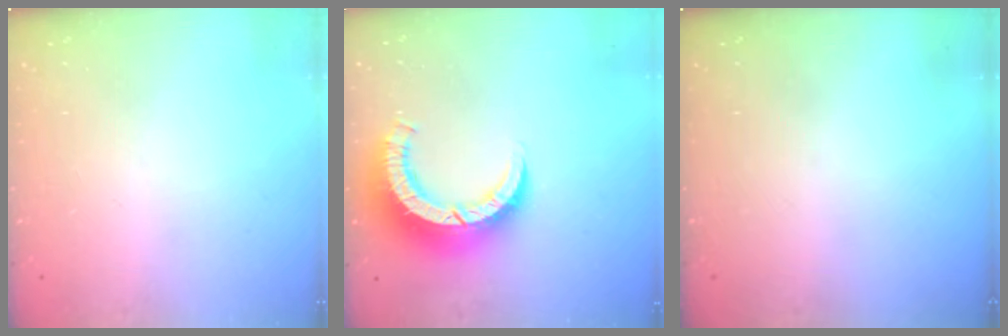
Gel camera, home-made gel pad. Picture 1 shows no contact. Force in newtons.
{"total": 10.9, "press": 10.8, "slide": 1.2}
{"total": 0.0}